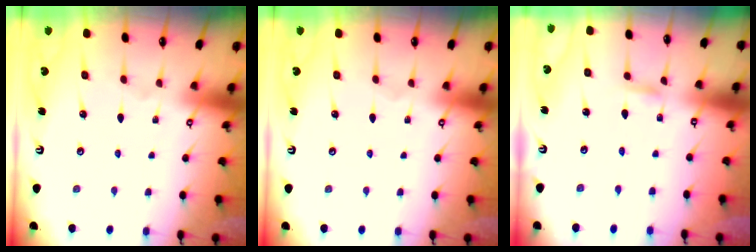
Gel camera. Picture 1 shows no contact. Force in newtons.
{"total": 0.0}
{"total": 2.4, "press": 2.4, "slide": 0.2}